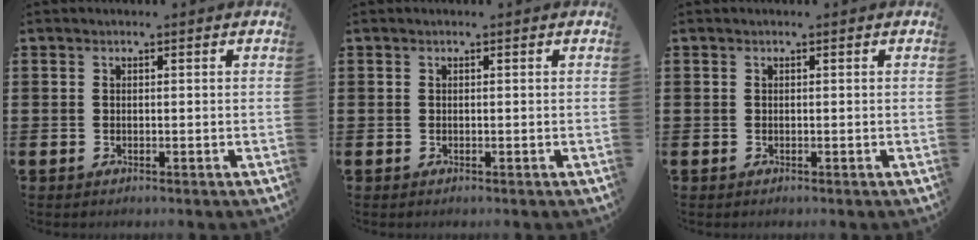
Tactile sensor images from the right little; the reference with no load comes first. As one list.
[{"total": 0.0}, {"total": 0.0}]